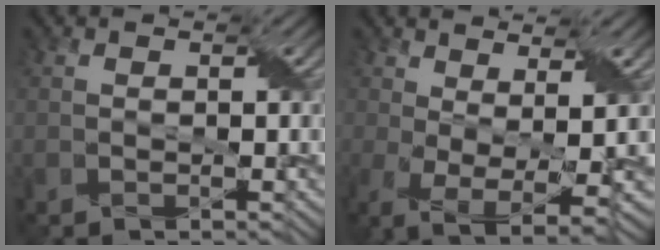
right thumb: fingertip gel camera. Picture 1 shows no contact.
{"total": 7.1, "force": [-0.9, 2.6, 6.6], "torque": [-0.147, -0.019, -0.014]}